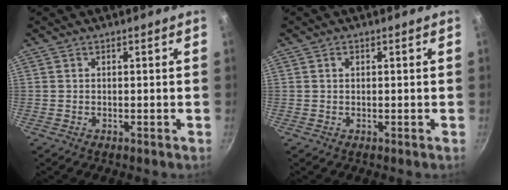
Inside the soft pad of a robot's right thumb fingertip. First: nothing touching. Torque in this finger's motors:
{"motor_torque": [0.13, 0.66, 0.41, -0.24, -0.02]}